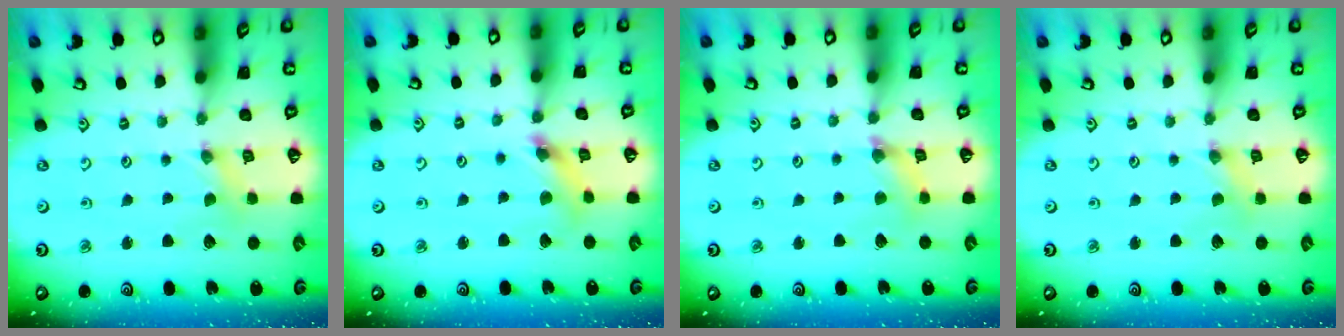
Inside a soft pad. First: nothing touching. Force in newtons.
{"total": 7.0, "press": 6.9, "slide": 0.6}
{"total": 3.6, "press": 3.6, "slide": 0.4}
{"total": 0.5, "press": 0.5, "slide": 0.1}